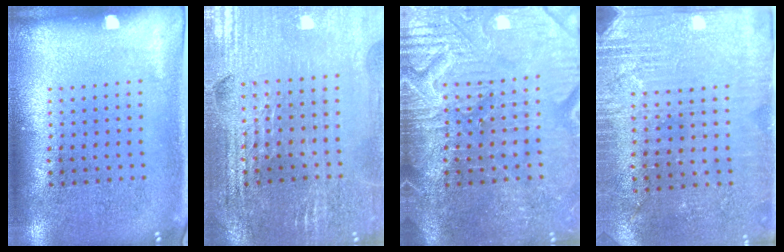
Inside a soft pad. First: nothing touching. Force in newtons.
{"total": 2.9, "press": 2.8, "slide": 0.5}
{"total": 4.3, "press": 4.0, "slide": 1.6}
{"total": 2.8, "press": 2.7, "slide": 0.6}